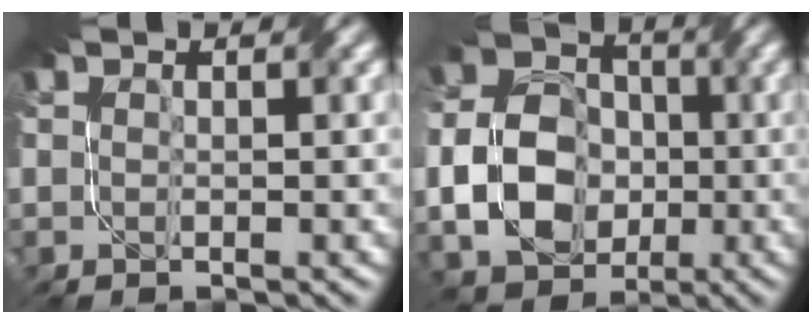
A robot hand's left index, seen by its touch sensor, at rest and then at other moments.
{"total": 8.2, "force": [-2.5, 6.3, 4.7], "torque": [-0.089, -0.004, -0.053]}